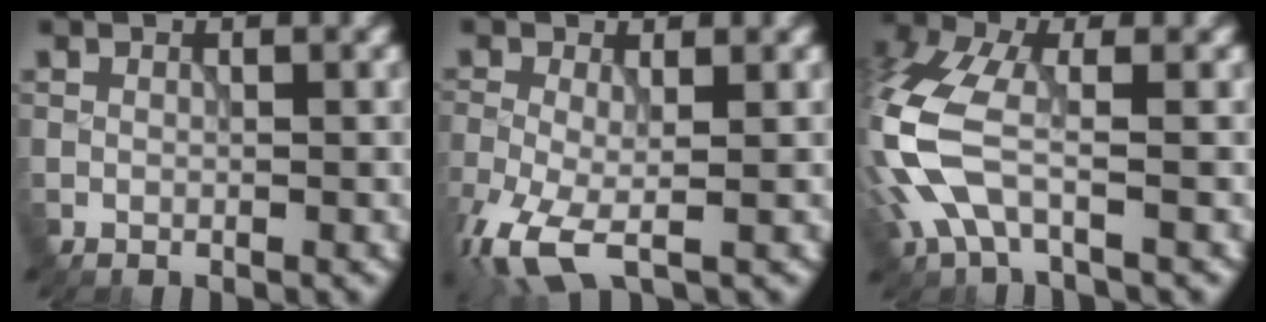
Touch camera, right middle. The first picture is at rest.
{"total": 6.3, "force": [-3.1, 2.5, 4.9], "torque": [-0.119, -0.021, -0.065]}
{"total": 6.8, "force": [-1.6, 3.3, 5.7], "torque": [-0.154, 0.007, -0.051]}